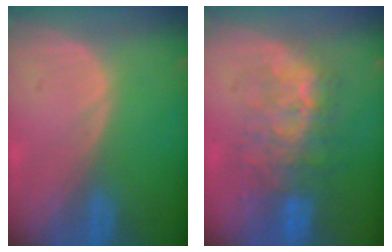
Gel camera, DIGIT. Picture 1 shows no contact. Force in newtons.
{"total": 8.7, "press": 8.3, "slide": 2.5}